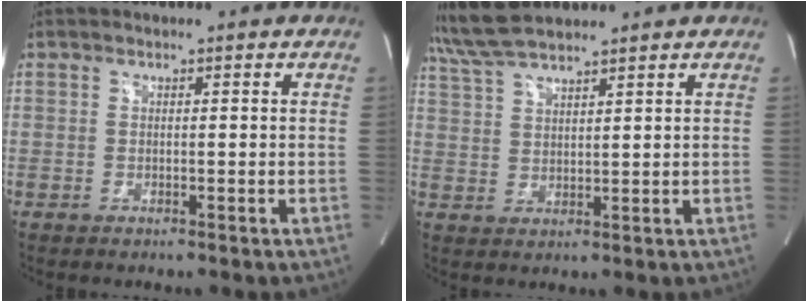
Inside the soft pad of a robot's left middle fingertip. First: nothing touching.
{"total": 7.8, "force": [7.1, 0.5, 3.1], "torque": [-0.076, 0.031, 0.140]}